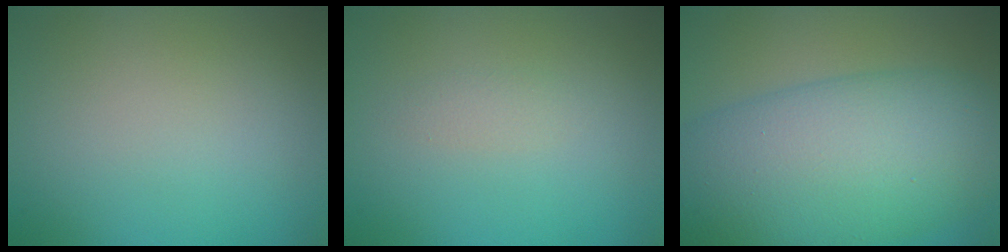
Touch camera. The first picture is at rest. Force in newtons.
{"total": 0.9, "press": 0.9, "slide": 0.0}
{"total": 12.2, "press": 12.2, "slide": 0.2}